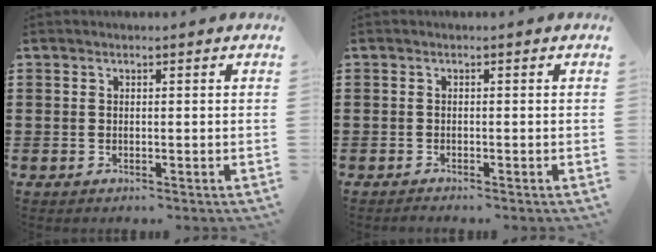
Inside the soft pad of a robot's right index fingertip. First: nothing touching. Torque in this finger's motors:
{"motor_torque": [0.08, 0.08, -0.01, 0.02]}